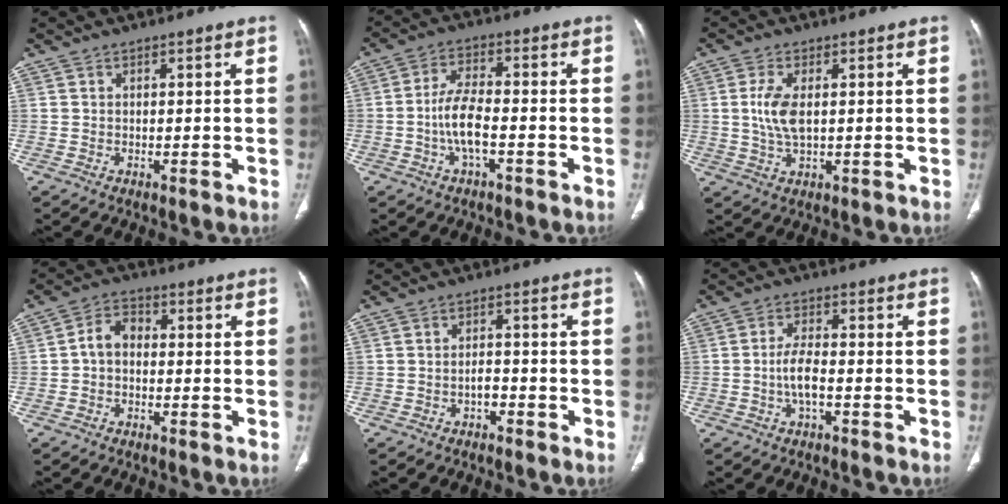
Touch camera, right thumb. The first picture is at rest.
{"total": 6.6, "force": [-2.1, 2.7, 5.7], "torque": [-0.117, 0.023, -0.040]}
{"total": 6.0, "force": [0.7, 2.7, 5.3], "torque": [-0.120, -0.004, 0.015]}
{"total": 4.5, "force": [-0.6, 3.2, 3.1], "torque": [-0.045, 0.018, -0.022]}
{"total": 2.4, "force": [-1.5, 1.5, 1.0], "torque": [-0.010, 0.018, -0.022]}
{"total": 4.2, "force": [-1.5, 1.8, 3.5], "torque": [-0.070, 0.019, -0.028]}